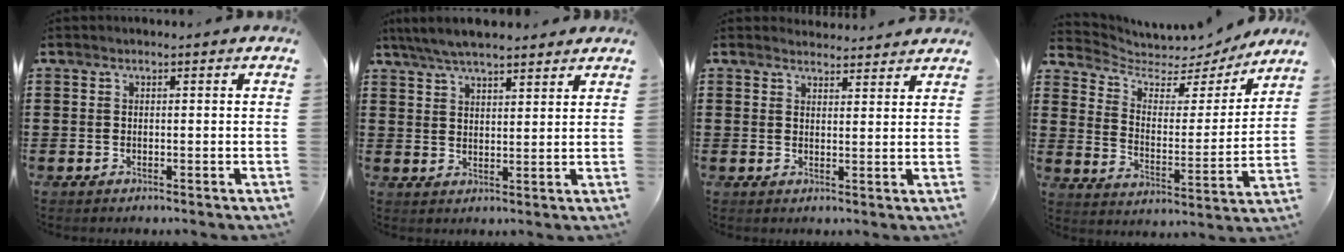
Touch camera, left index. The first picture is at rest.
{"total": 5.3, "force": [4.8, 0.9, 2.1], "torque": [-0.055, -0.008, 0.088]}
{"total": 2.6, "force": [2.6, 0.2, 0.0], "torque": [-0.008, -0.010, 0.050]}
{"total": 4.7, "force": [4.1, 2.0, 1.0], "torque": [-0.049, -0.033, 0.065]}